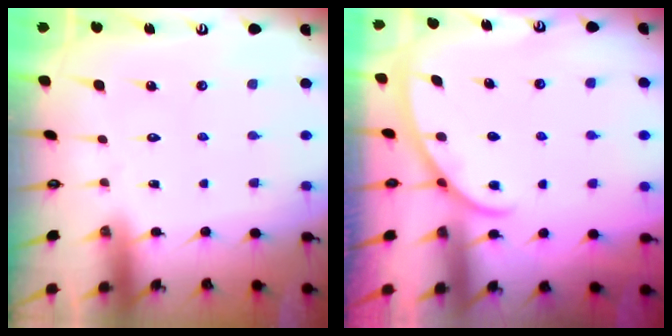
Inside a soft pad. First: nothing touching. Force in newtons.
{"total": 2.4, "press": 2.4, "slide": 0.4}